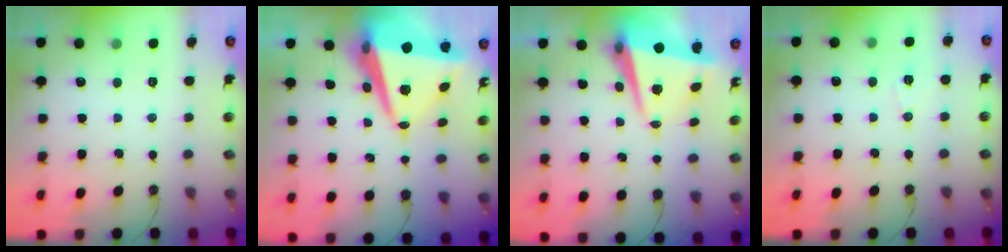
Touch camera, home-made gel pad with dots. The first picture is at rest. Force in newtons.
{"total": 16.3, "press": 16.0, "slide": 2.9}
{"total": 8.1, "press": 7.8, "slide": 2.3}
{"total": 6.7, "press": 6.1, "slide": 2.9}